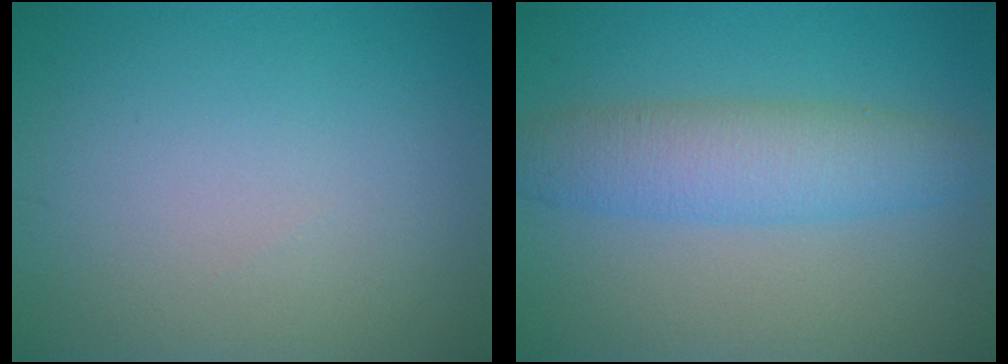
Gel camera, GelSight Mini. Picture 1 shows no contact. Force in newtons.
{"total": 4.9, "press": 4.9, "slide": 0.1}